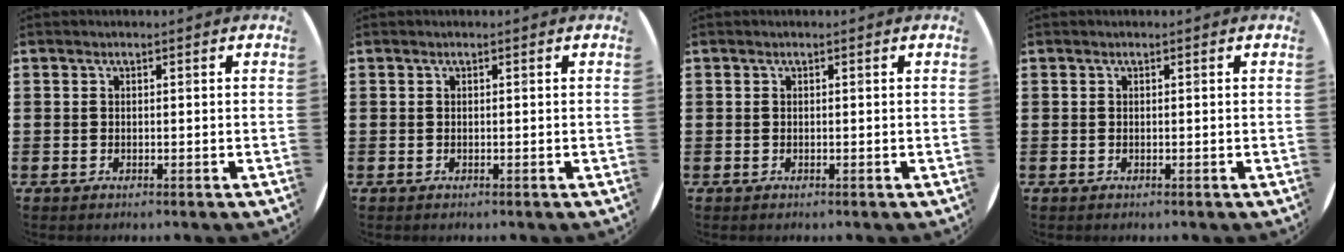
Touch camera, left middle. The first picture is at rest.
{"total": 0.0}
{"total": 0.0}
{"total": 0.0}